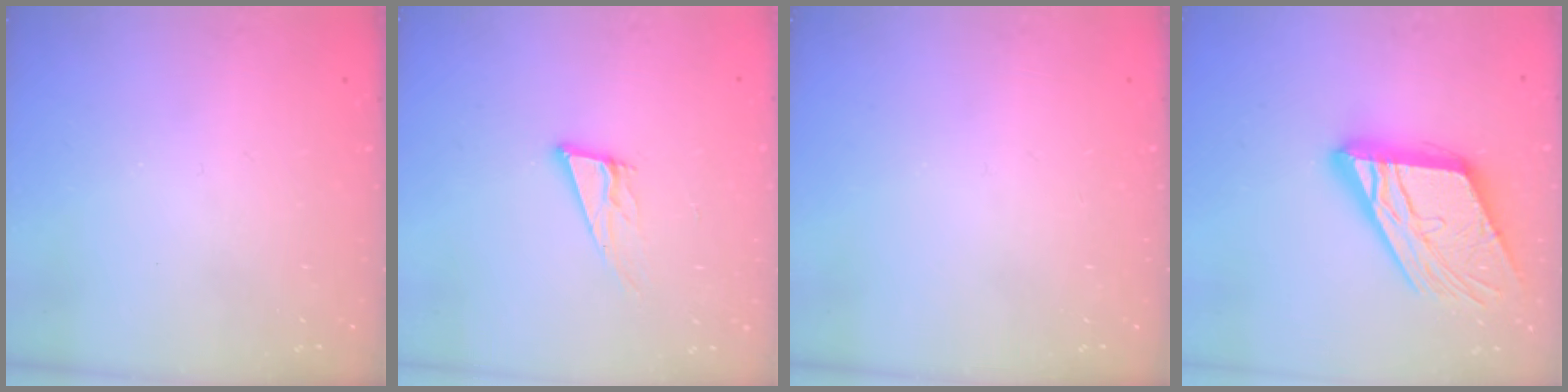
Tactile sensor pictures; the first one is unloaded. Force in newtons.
{"total": 10.9, "press": 10.4, "slide": 3.3}
{"total": 0.0}
{"total": 20.3, "press": 20.2, "slide": 2.2}